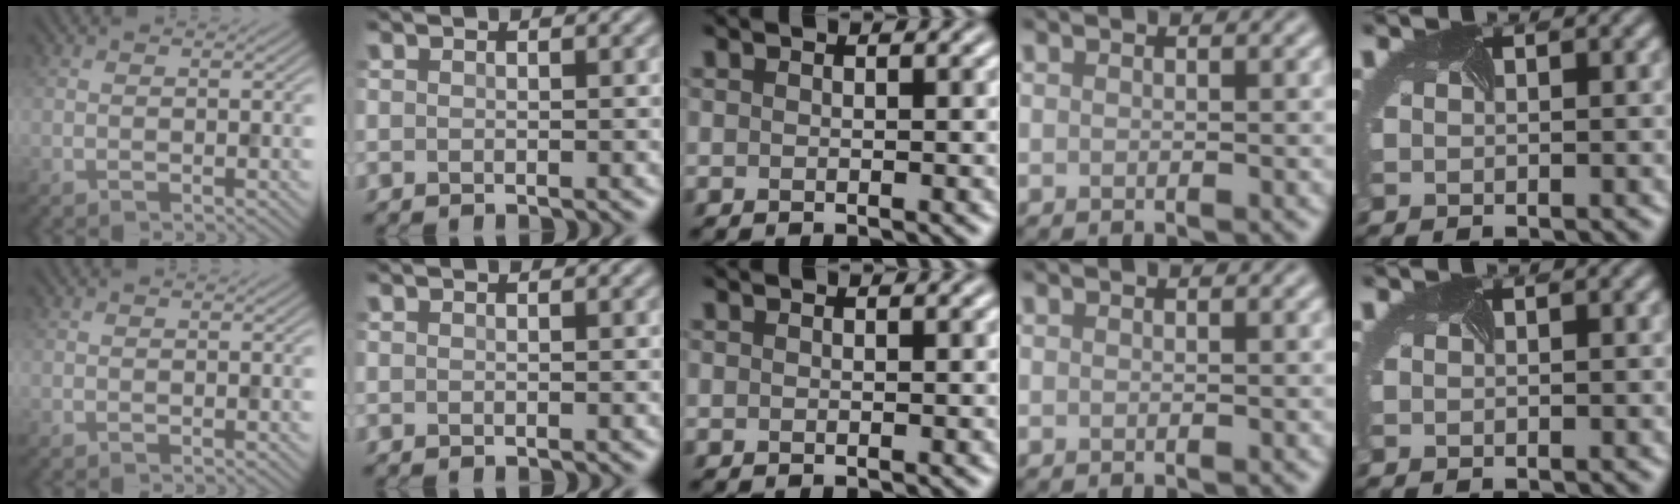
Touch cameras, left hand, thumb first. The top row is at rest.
{}